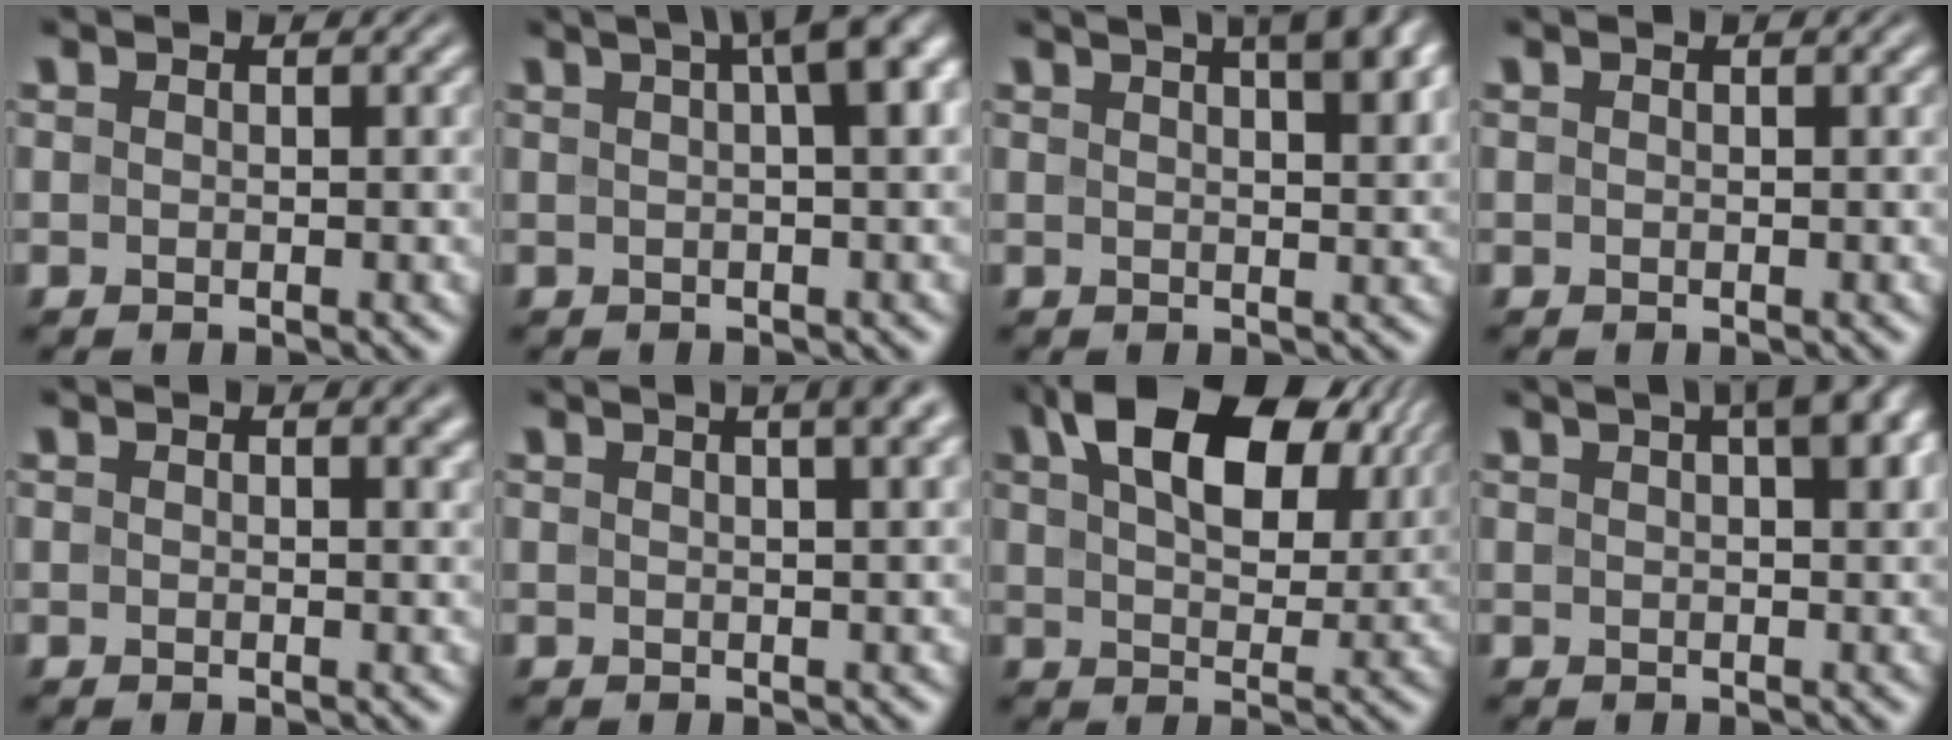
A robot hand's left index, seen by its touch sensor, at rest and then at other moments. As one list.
[{"total": 6.6, "force": [2.5, 1.6, 5.9], "torque": [-0.056, 0.026, 0.032]}, {"total": 7.4, "force": [4.0, 2.8, 5.5], "torque": [-0.040, 0.038, 0.029]}, {"total": 0.0}, {"total": 1.7, "force": [1.1, 0.5, 1.1], "torque": [-0.005, 0.003, 0.015]}, {"total": 6.8, "force": [3.7, 2.8, 5.0], "torque": [-0.026, 0.046, 0.013]}, {"total": 12.8, "force": [6.2, 6.9, 8.7], "torque": [-0.142, 0.018, 0.111]}, {"total": 5.4, "force": [2.7, 1.7, 4.4], "torque": [-0.043, 0.022, 0.030]}]